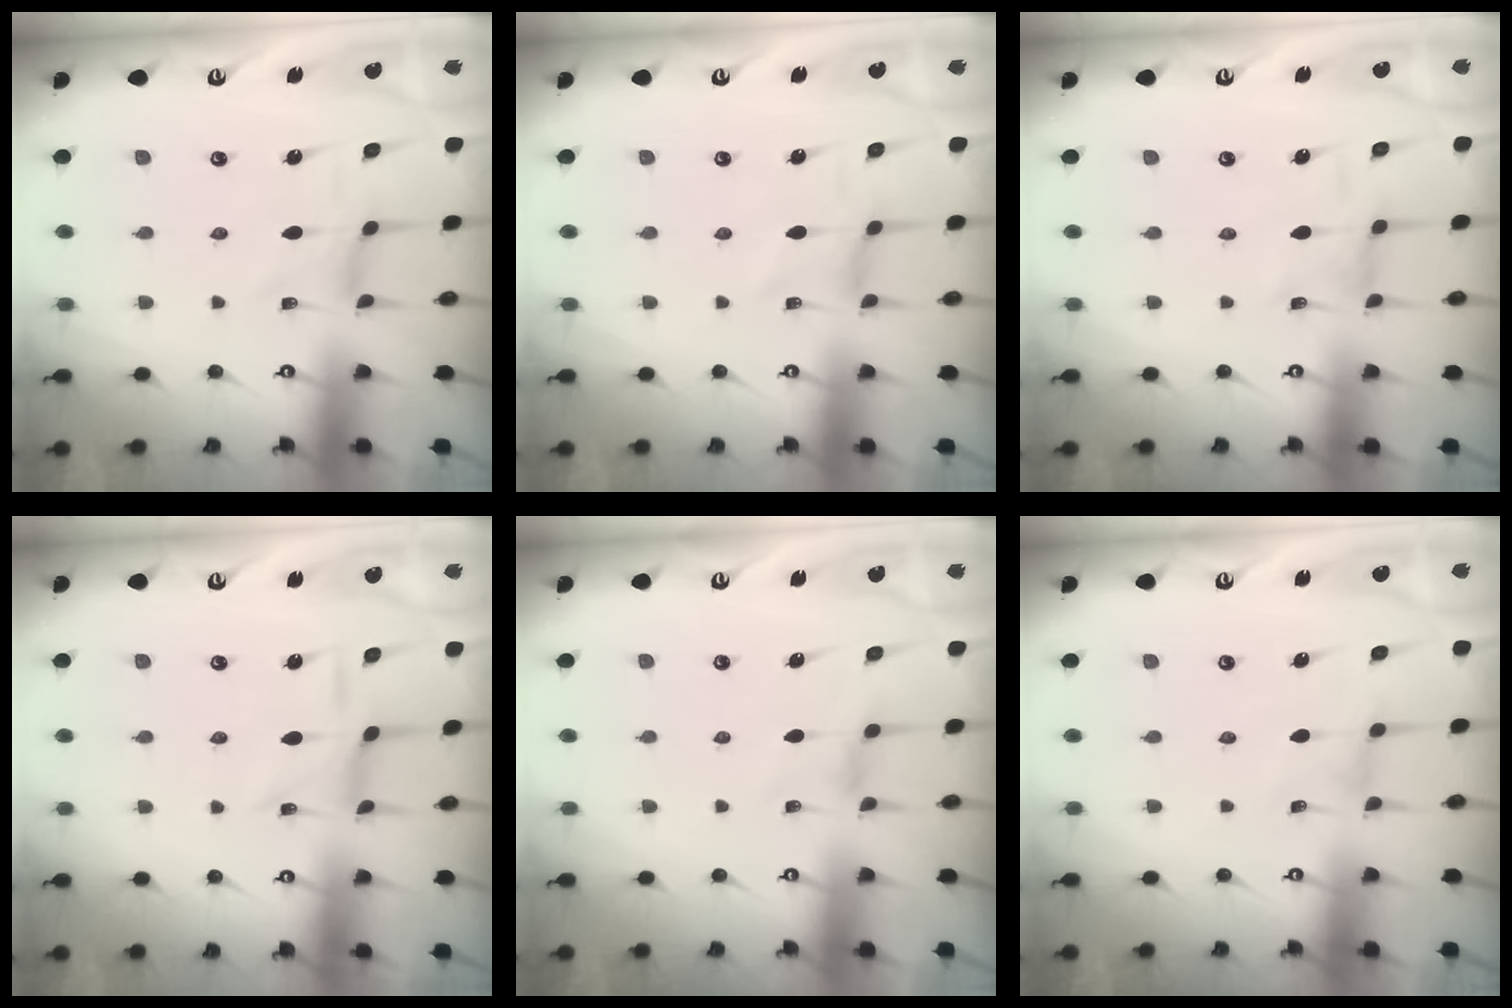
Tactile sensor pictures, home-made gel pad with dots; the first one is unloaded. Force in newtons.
{"total": 0.0}
{"total": 1.9, "press": 1.9, "slide": 0.3}
{"total": 4.2, "press": 4.2, "slide": 0.2}
{"total": 2.7, "press": 2.6, "slide": 0.5}
{"total": 0.9, "press": 0.8, "slide": 0.4}